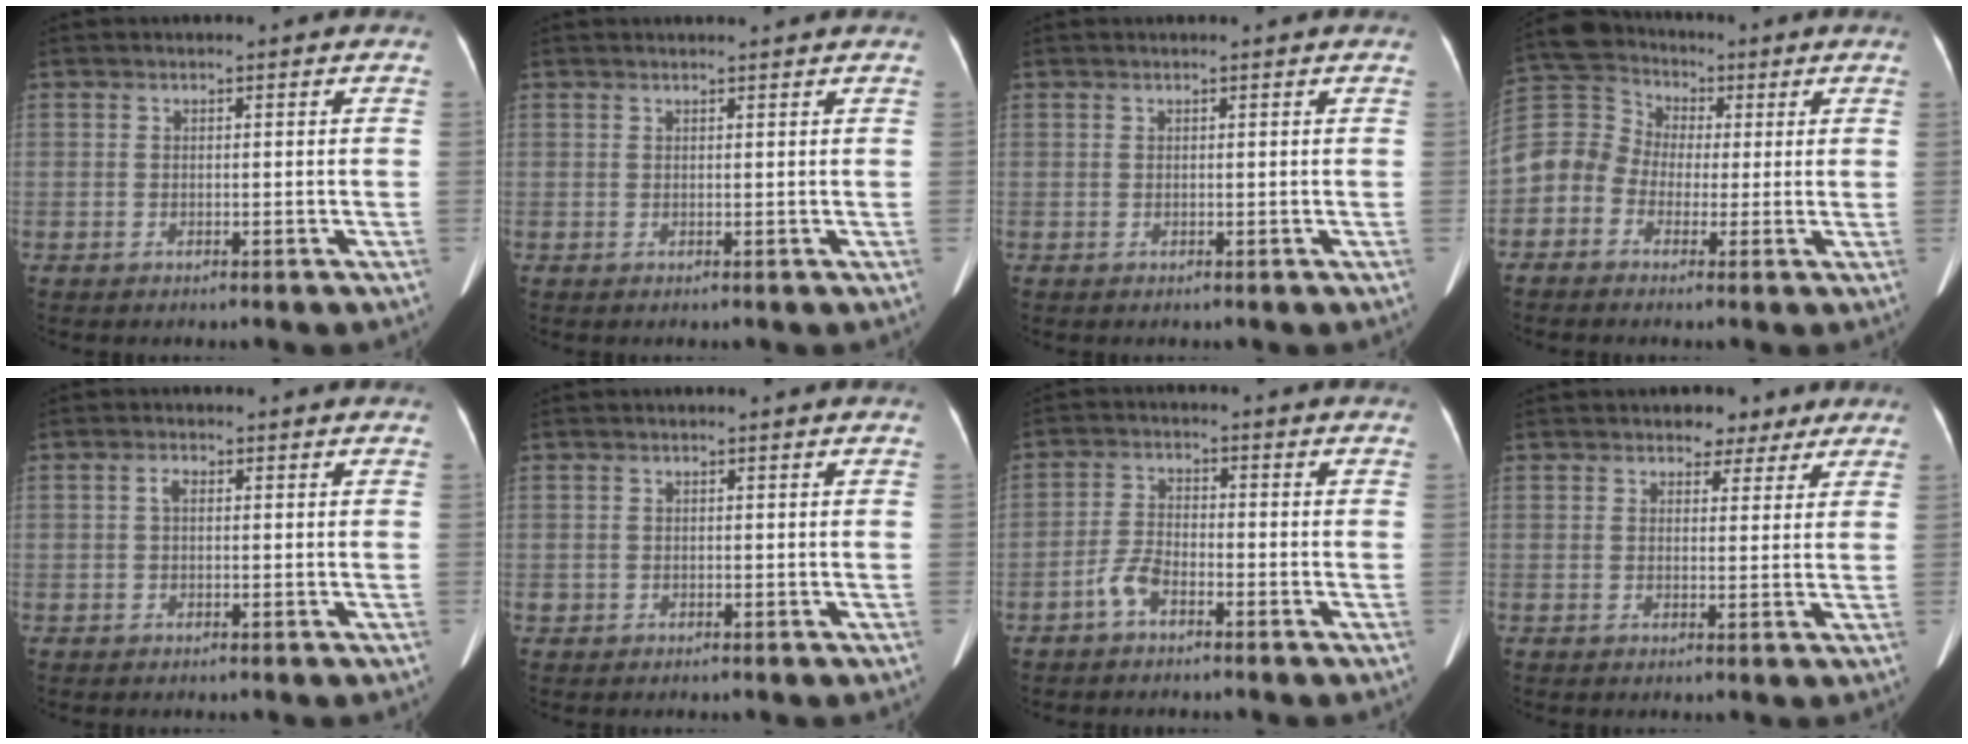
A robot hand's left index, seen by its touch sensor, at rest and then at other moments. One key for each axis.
{"total": 2.9, "fx": 2.8, "fy": -0.1, "fz": 0.7, "tx": -0.011, "ty": 0.016, "tz": 0.033}
{"total": 0.8, "fx": 0.8, "fy": 0.0, "fz": 0.2, "tx": -0.007, "ty": 0.005, "tz": 0.010}
{"total": 10.8, "fx": -0.8, "fy": 10.2, "fz": 3.5, "tx": -0.114, "ty": 0.060, "tz": -0.016}
{"total": 1.2, "fx": 0.1, "fy": 0.7, "fz": 0.9, "tx": -0.017, "ty": 0.009, "tz": 0.003}
{"total": 0.5, "fx": -0.2, "fy": 0.5, "fz": 0.0, "tx": 0.001, "ty": 0.005, "tz": -0.003}
{"total": 4.2, "fx": -3.0, "fy": 1.4, "fz": 2.6, "tx": -0.064, "ty": 0.004, "tz": -0.058}
{"total": 3.9, "fx": 2.8, "fy": 2.5, "fz": 1.1, "tx": -0.005, "ty": 0.007, "tz": 0.036}